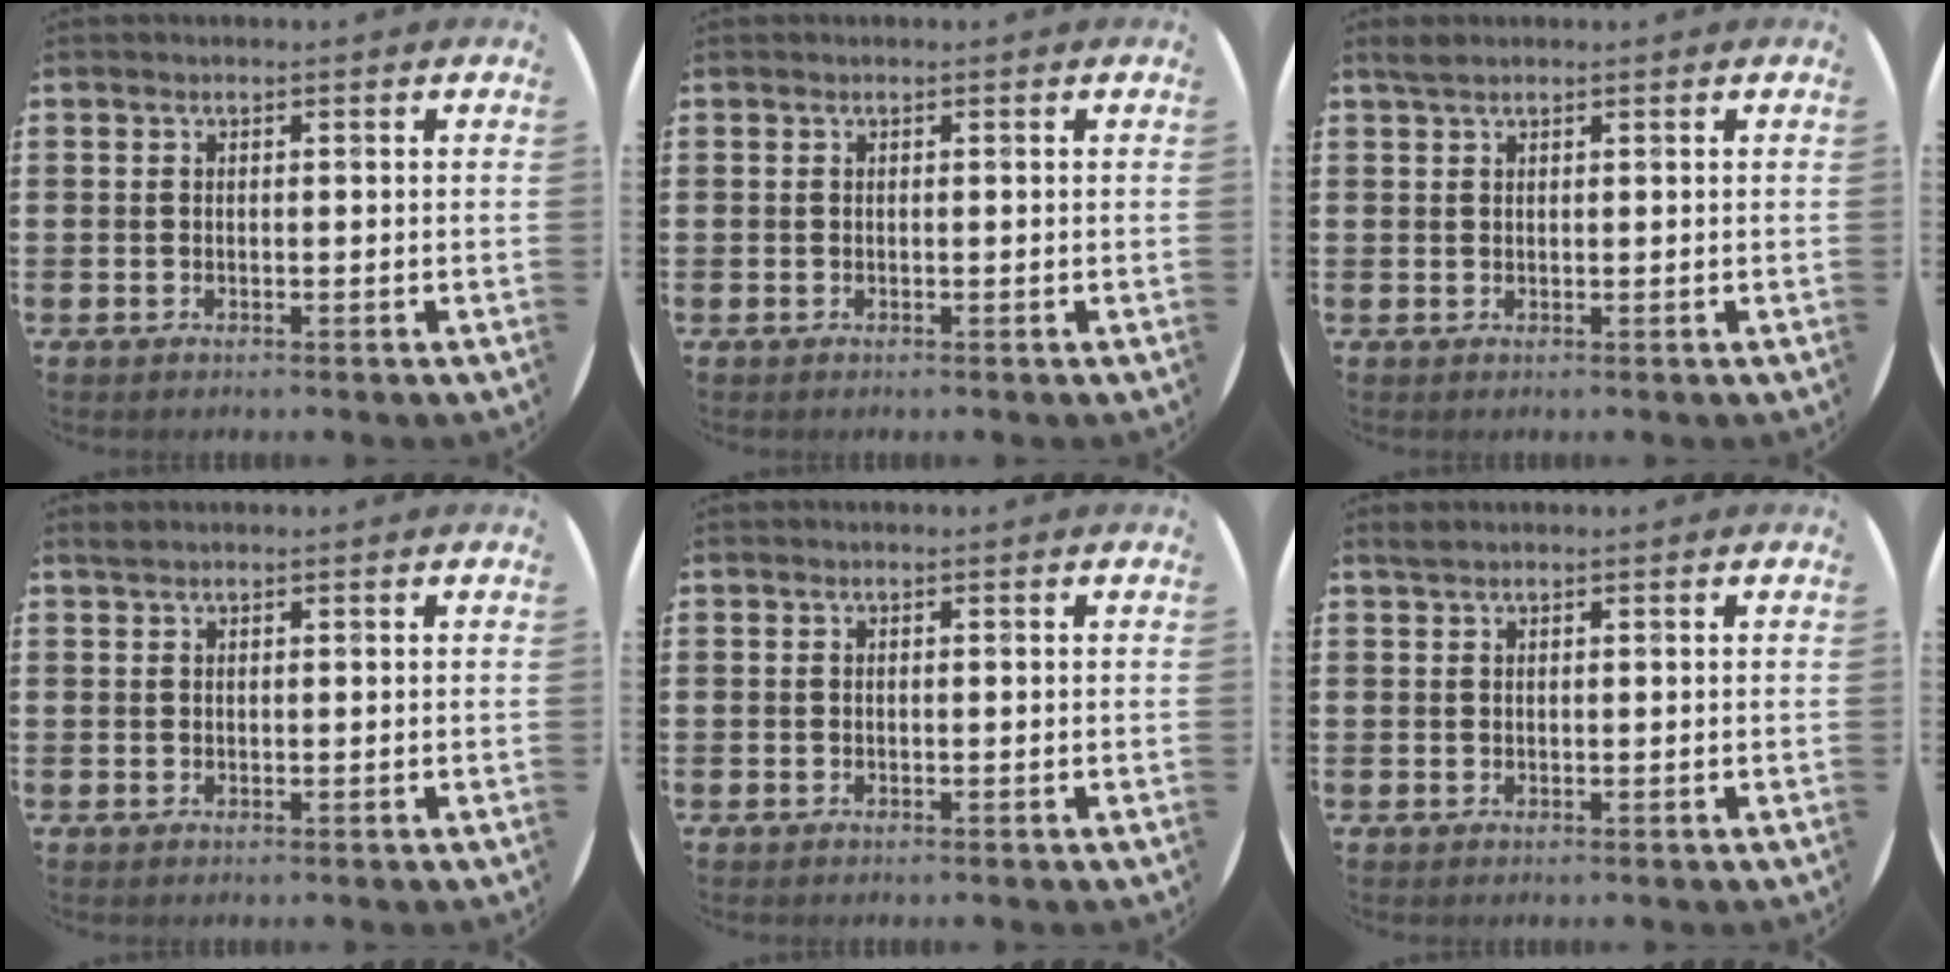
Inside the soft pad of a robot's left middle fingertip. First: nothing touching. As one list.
[{"total": 0.0}, {"total": 1.3, "force": [1.1, 0.3, 0.6], "torque": [-0.014, 0.003, 0.020]}, {"total": 0.6, "force": [0.6, 0.0, 0.0], "torque": [-0.002, 0.000, 0.011]}, {"total": 0.0}, {"total": 0.8, "force": [0.7, 0.0, 0.3], "torque": [-0.006, 0.002, 0.014]}]